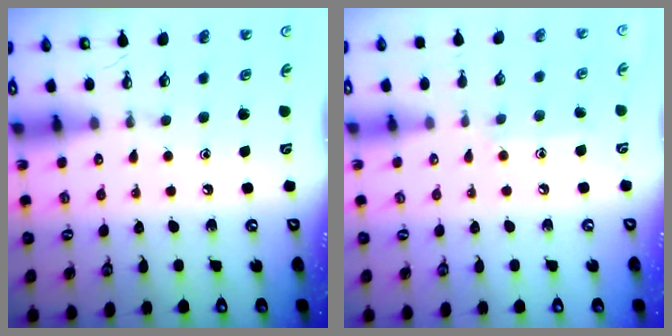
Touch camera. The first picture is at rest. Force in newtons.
{"total": 6.8, "press": 6.8, "slide": 0.4}